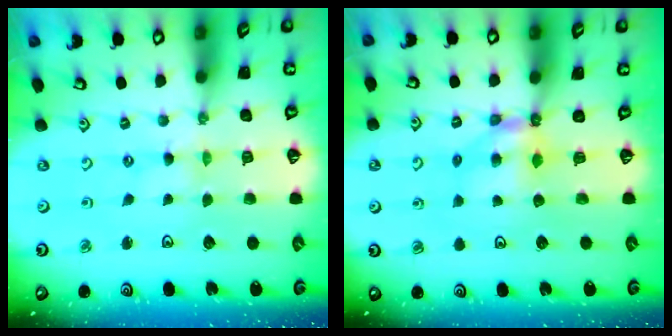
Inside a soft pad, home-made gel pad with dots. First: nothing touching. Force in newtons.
{"total": 6.2, "press": 6.2, "slide": 0.8}